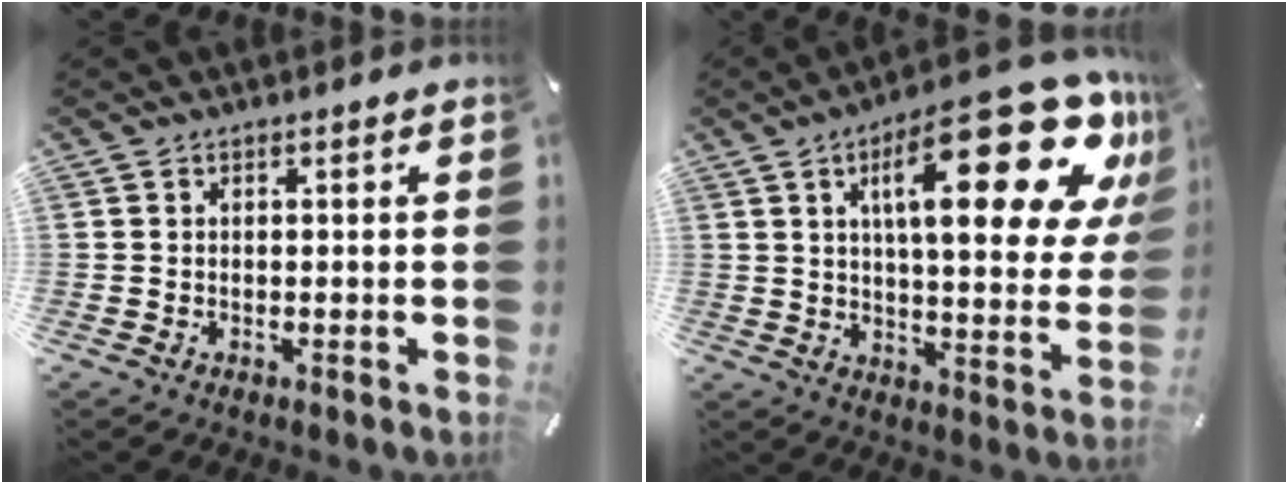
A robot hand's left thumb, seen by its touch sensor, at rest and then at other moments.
{"total": 28.2, "force": [13.1, 9.7, 23.0], "torque": [-0.339, -0.067, 0.205]}